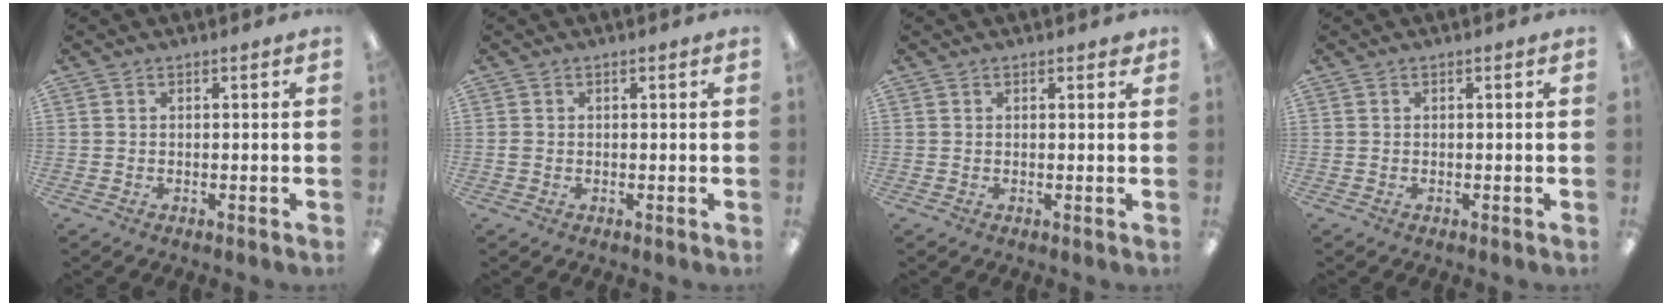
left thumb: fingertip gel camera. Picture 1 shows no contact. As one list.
[{"total": 0.7, "force": [-0.1, 0.6, 0.4], "torque": [-0.007, 0.004, -0.003]}, {"total": 1.1, "force": [0.8, 0.5, 0.5], "torque": [0.005, -0.004, 0.011]}, {"total": 0.0}]